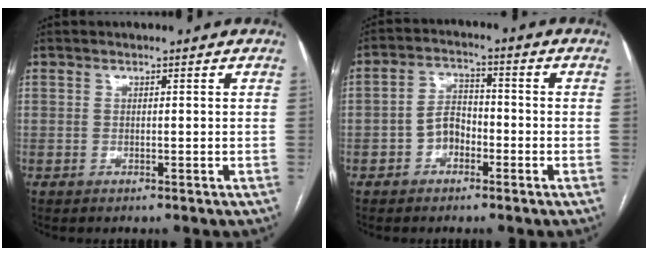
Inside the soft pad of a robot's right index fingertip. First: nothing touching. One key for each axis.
{"total": 4.7, "fx": -1.9, "fy": 3.2, "fz": 2.8, "tx": -0.051, "ty": 0.016, "tz": -0.037}